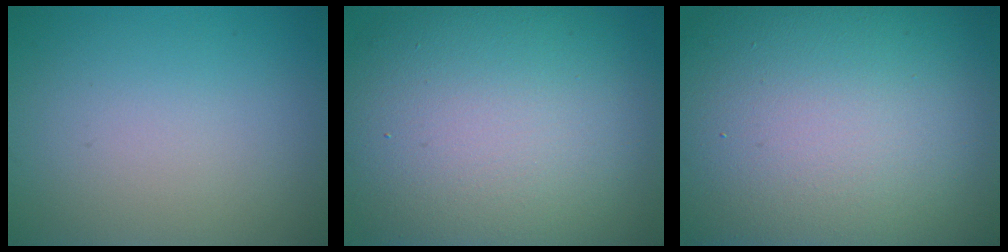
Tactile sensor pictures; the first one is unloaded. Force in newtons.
{"total": 15.8, "press": 15.8, "slide": 0.9}
{"total": 21.9, "press": 21.9, "slide": 1.3}